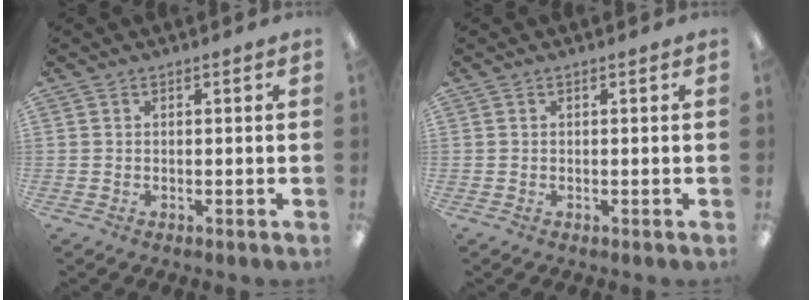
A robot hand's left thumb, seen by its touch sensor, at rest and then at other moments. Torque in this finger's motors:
{"motor_torque": [-0.13, 0.13, 0.04, -0.04, 0.00]}